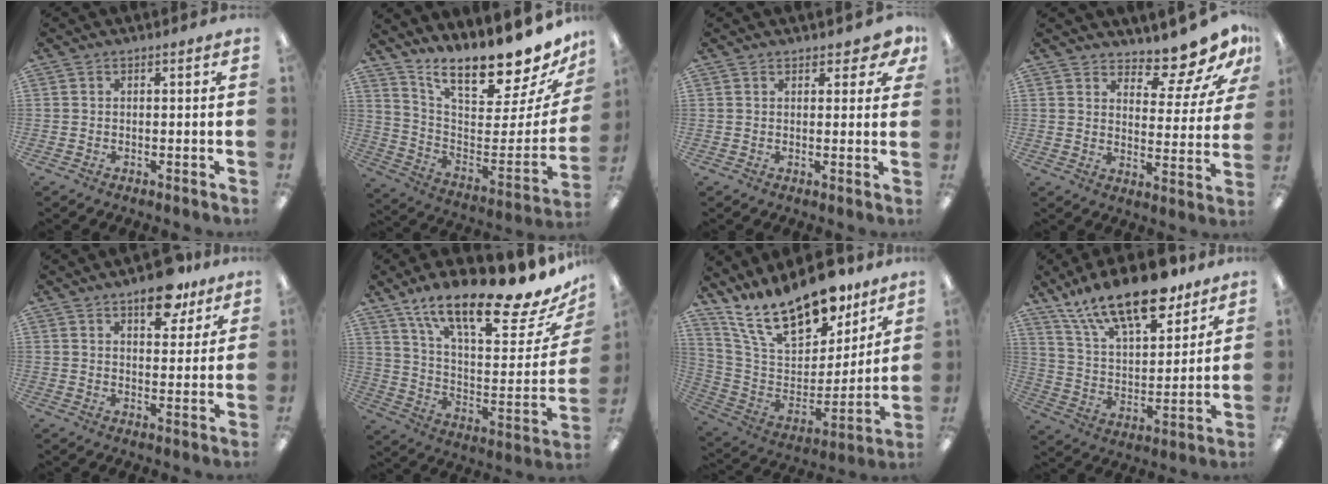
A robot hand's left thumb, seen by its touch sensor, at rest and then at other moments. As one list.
[{"total": 16.0, "force": [13.9, 3.3, 7.2], "torque": [-0.096, -0.131, 0.229]}, {"total": 3.0, "force": [2.1, 1.6, 1.3], "torque": [-0.013, -0.002, 0.036]}, {"total": 10.7, "force": [9.6, 3.0, 3.7], "torque": [-0.052, -0.079, 0.171]}, {"total": 10.3, "force": [7.0, 4.5, 6.0], "torque": [-0.061, -0.037, 0.115]}, {"total": 21.4, "force": [16.1, 4.9, 13.2], "torque": [-0.196, -0.119, 0.260]}, {"total": 22.2, "force": [17.0, 8.9, 11.2], "torque": [-0.207, -0.114, 0.303]}, {"total": 20.1, "force": [14.7, 7.5, 11.5], "torque": [-0.207, -0.081, 0.256]}]